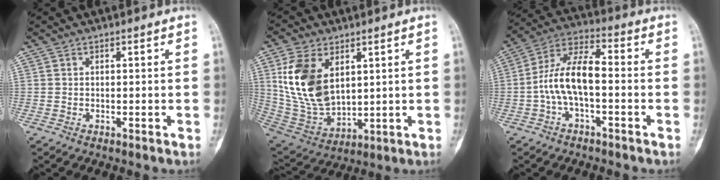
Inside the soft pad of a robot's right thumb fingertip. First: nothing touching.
{"total": 15.8, "force": [4.8, 9.8, 11.5], "torque": [-0.212, -0.021, 0.112]}
{"total": 10.7, "force": [-1.8, 4.8, 9.4], "torque": [-0.181, 0.046, -0.041]}